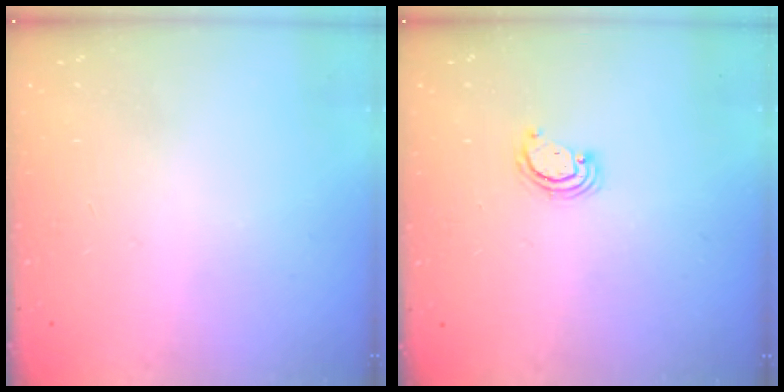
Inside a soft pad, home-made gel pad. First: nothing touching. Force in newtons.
{"total": 2.6, "press": 2.6, "slide": 0.3}